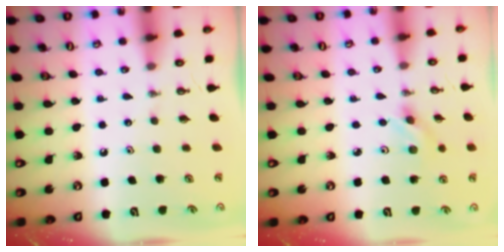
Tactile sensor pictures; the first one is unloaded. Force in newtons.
{"total": 2.8, "press": 2.4, "slide": 1.4}